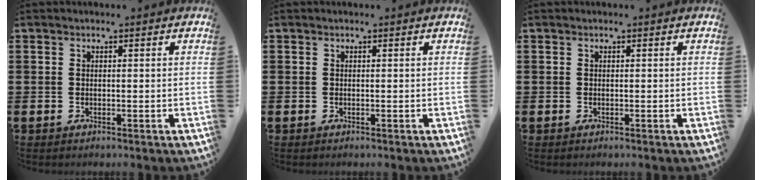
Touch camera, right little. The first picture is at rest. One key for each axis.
{"total": 0.0}
{"total": 0.0}